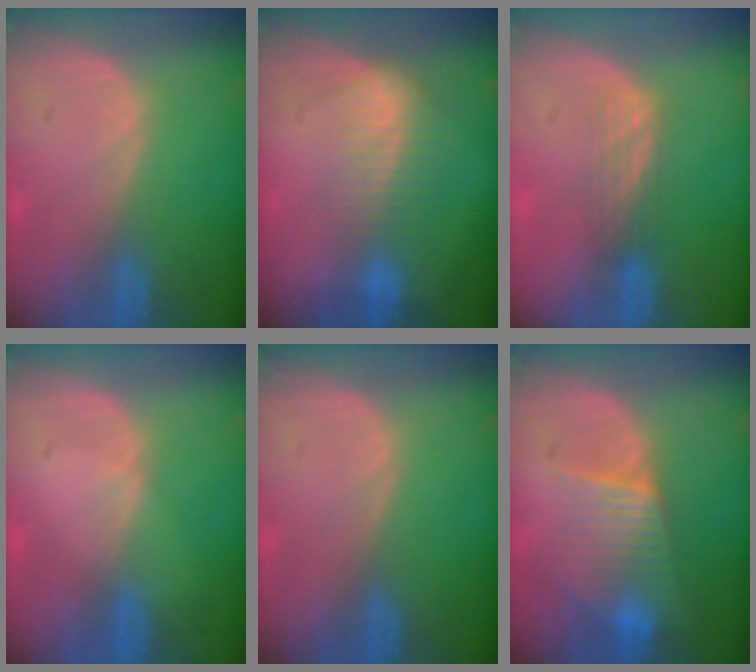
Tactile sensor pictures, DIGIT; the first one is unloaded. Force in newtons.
{"total": 7.2, "press": 6.2, "slide": 3.8}
{"total": 2.9, "press": 2.5, "slide": 1.5}
{"total": 0.6, "press": 0.5, "slide": 0.2}
{"total": 0.0}
{"total": 6.9, "press": 6.7, "slide": 1.7}